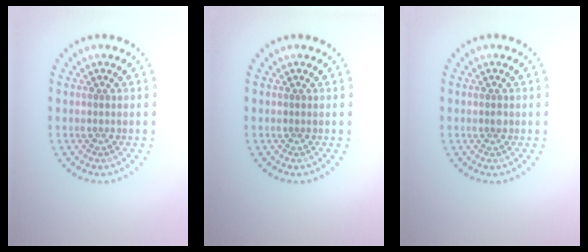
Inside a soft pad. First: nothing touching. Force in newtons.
{"total": 0.0}
{"total": 0.5, "press": 0.5, "slide": 0.1}